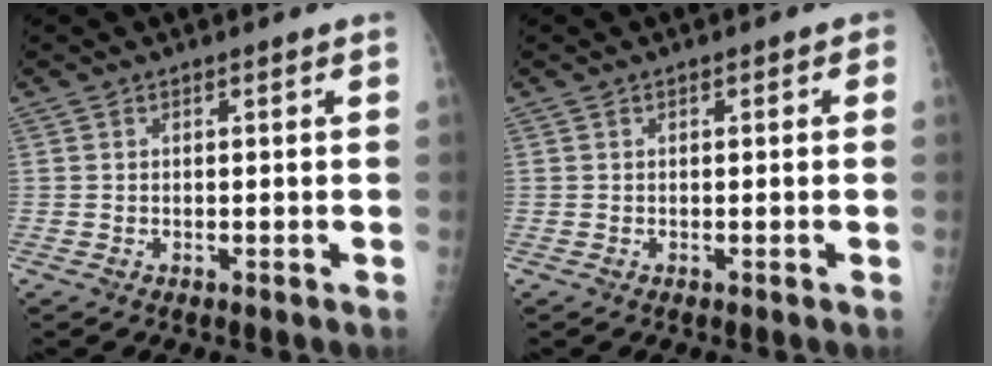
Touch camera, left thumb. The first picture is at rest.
{"total": 0.6, "force": [0.3, 0.5, 0.3], "torque": [0.007, 0.001, -0.001]}